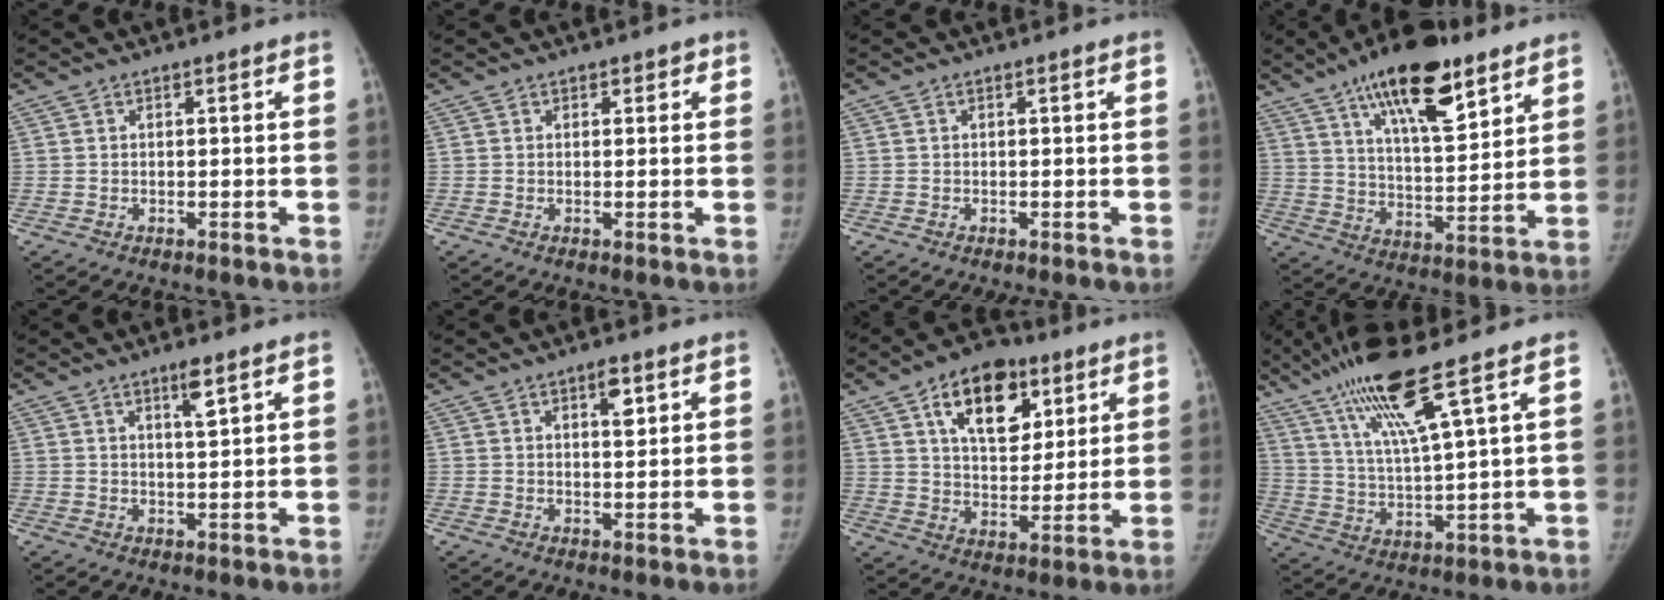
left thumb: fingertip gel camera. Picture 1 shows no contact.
{"total": 1.5, "force": [0.9, 1.1, 0.5], "torque": [0.014, -0.003, 0.007]}
{"total": 0.0}
{"total": 18.8, "force": [11.4, 6.8, 13.2], "torque": [-0.185, -0.052, 0.189]}
{"total": 3.6, "force": [2.3, 0.5, 2.8], "torque": [-0.046, -0.016, 0.039]}
{"total": 3.7, "force": [2.0, 1.5, 2.7], "torque": [-0.029, -0.011, 0.030]}
{"total": 16.0, "force": [7.6, 9.5, 10.4], "torque": [-0.115, -0.025, 0.126]}
{"total": 14.0, "force": [8.7, 0.4, 11.0], "torque": [-0.214, -0.036, 0.169]}